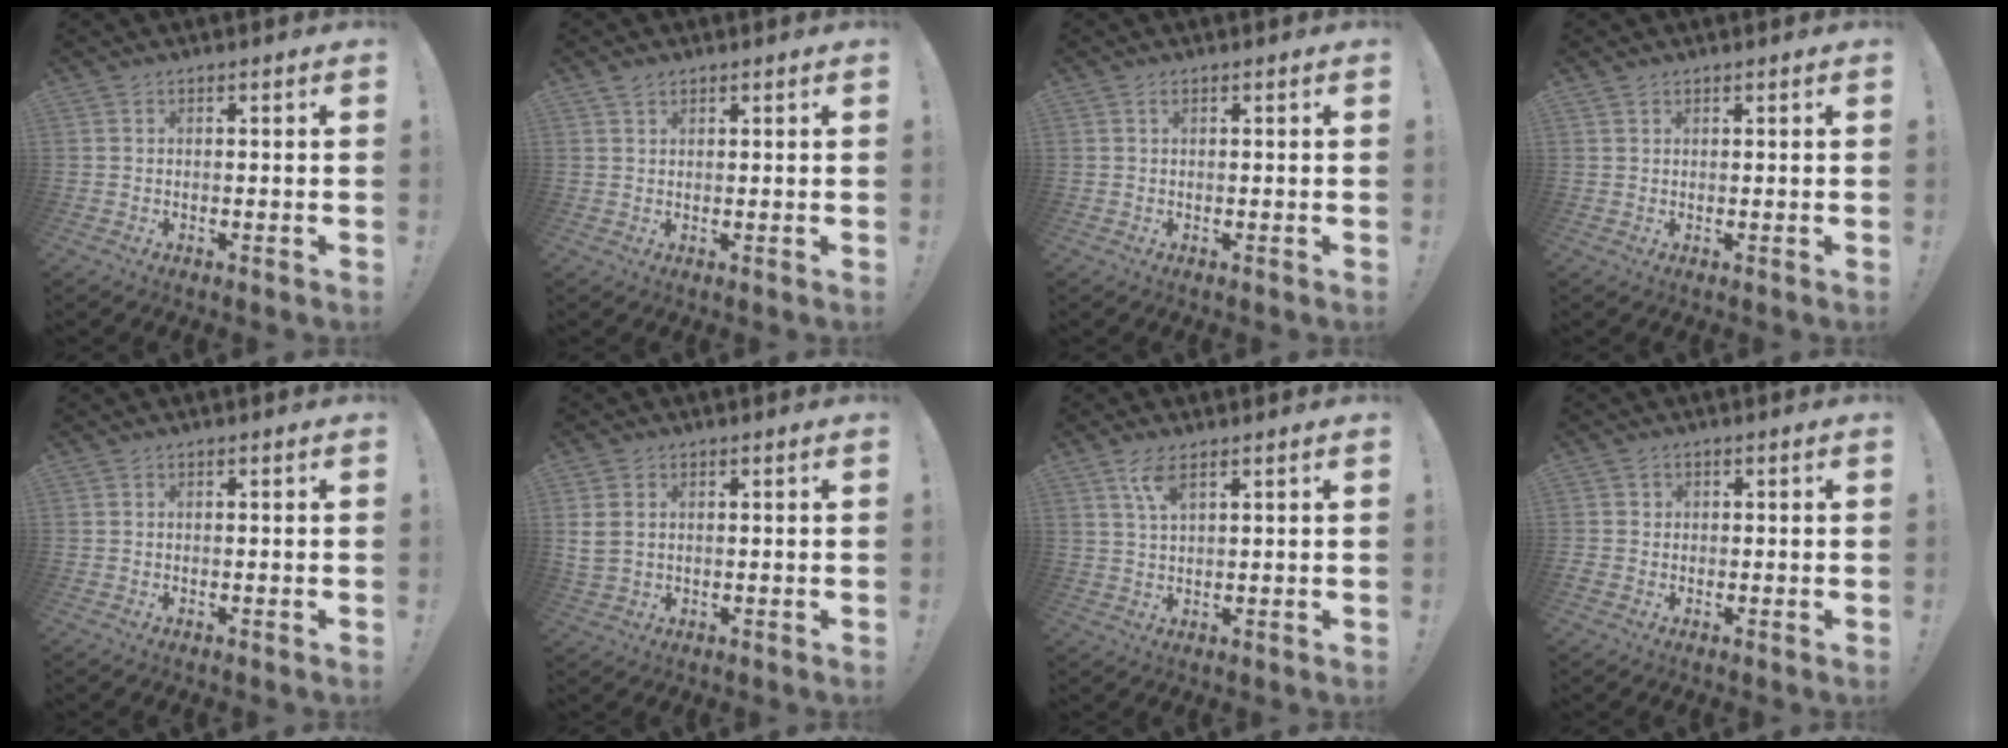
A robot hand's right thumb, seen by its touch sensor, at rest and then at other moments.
{"total": 1.8, "force": [1.5, 0.9, 0.7], "torque": [-0.014, -0.003, 0.027]}
{"total": 0.5, "force": [0.1, -0.1, 0.5], "torque": [-0.010, 0.001, 0.002]}
{"total": 1.0, "force": [0.8, 0.6, 0.2], "torque": [0.000, -0.001, 0.015]}
{"total": 0.0}
{"total": 3.8, "force": [1.8, 2.8, 1.7], "torque": [-0.024, -0.003, 0.036]}
{"total": 5.1, "force": [3.0, 1.4, 3.8], "torque": [-0.082, -0.003, 0.053]}
{"total": 1.5, "force": [-0.1, 1.3, 0.6], "torque": [-0.012, 0.002, -0.002]}